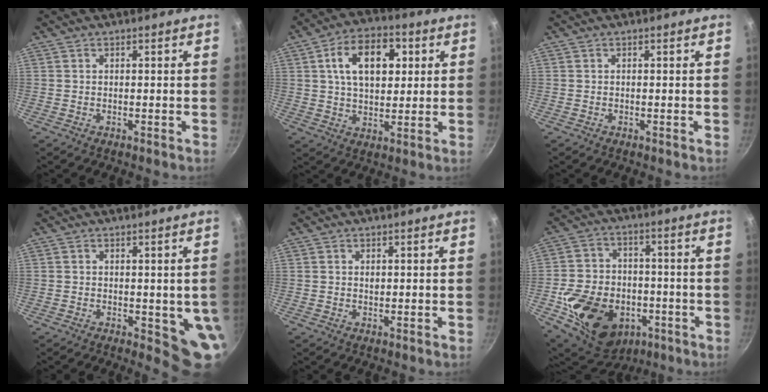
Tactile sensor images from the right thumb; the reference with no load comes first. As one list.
[{"total": 13.7, "force": [3.6, 8.5, 10.1], "torque": [-0.136, 0.004, 0.051]}, {"total": 0.0}, {"total": 7.7, "force": [-1.2, 3.3, 6.9], "torque": [-0.055, -0.009, -0.011]}, {"total": 0.7, "force": [0.2, 0.5, 0.5], "torque": [-0.006, 0.001, 0.004]}, {"total": 20.4, "force": [-5.8, 15.5, 12.0], "torque": [-0.194, 0.039, -0.077]}]